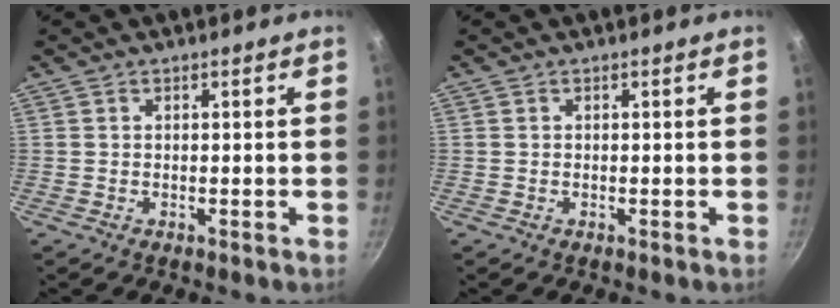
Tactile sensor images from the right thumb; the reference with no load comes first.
{"total": 0.0}